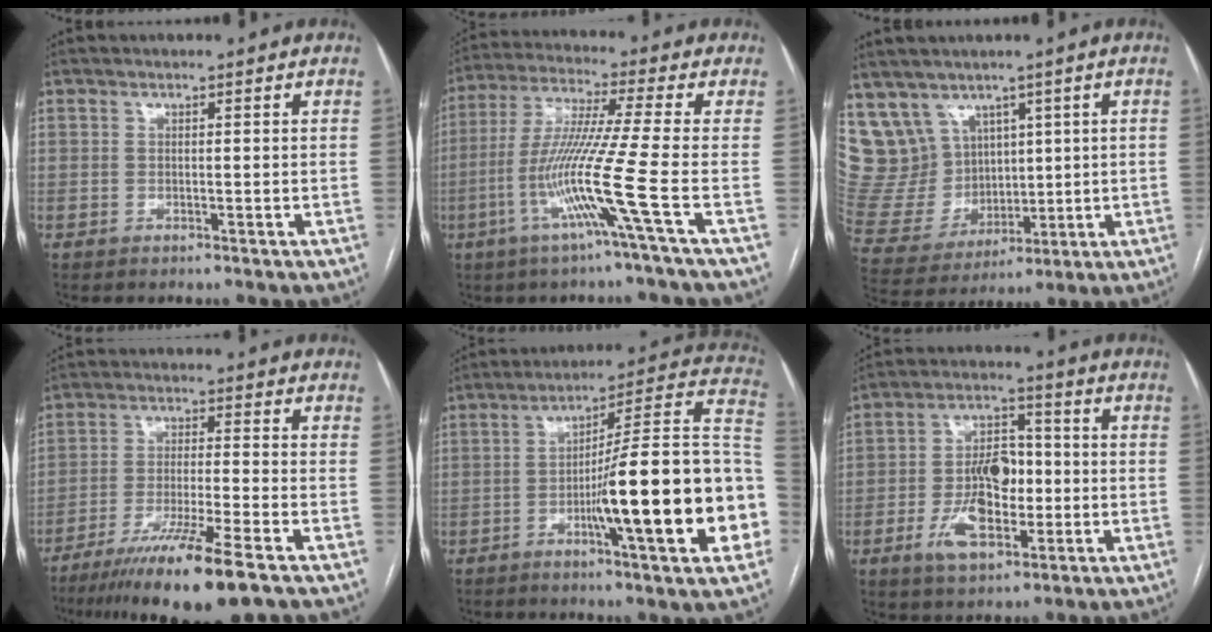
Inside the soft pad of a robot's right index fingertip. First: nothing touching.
{"total": 12.5, "force": [-4.5, -2.7, 11.3], "torque": [-0.228, -0.020, -0.095]}
{"total": 12.5, "force": [7.4, 9.8, 2.3], "torque": [-0.068, 0.054, 0.179]}
{"total": 13.7, "force": [-9.2, -0.4, 10.1], "torque": [-0.181, -0.040, -0.156]}
{"total": 24.0, "force": [-5.4, 1.4, 23.3], "torque": [-0.251, 0.016, -0.080]}
{"total": 10.6, "force": [-2.7, 5.5, 8.7], "torque": [-0.170, 0.017, -0.042]}